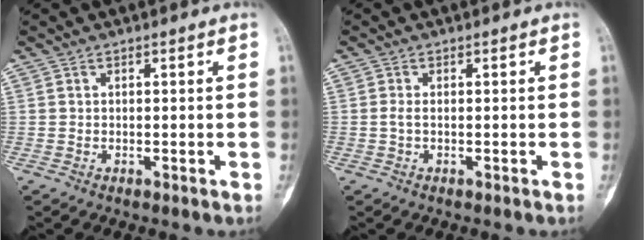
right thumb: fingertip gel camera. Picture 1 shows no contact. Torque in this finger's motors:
{"motor_torque": [-0.06, 0.13, 0.51, 0.02, -0.03]}